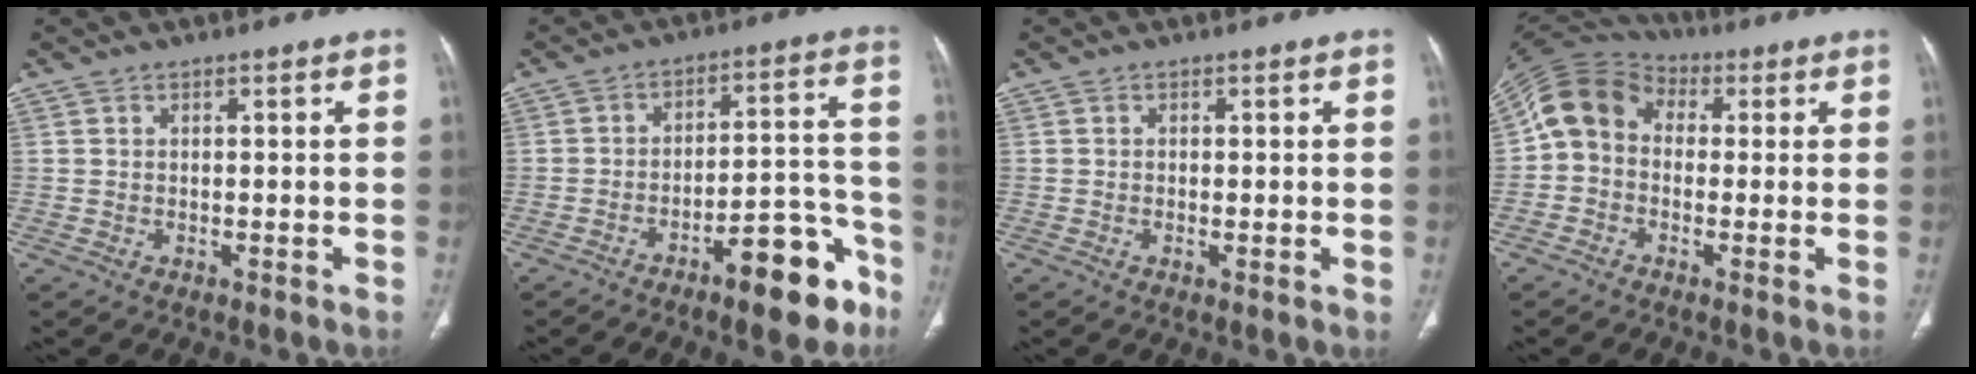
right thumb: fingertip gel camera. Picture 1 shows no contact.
{"total": 13.6, "force": [-8.5, 4.6, 9.6], "torque": [-0.104, 0.079, -0.124]}
{"total": 1.0, "force": [-0.1, 0.4, 1.0], "torque": [-0.018, -0.003, -0.003]}
{"total": 10.1, "force": [0.2, 8.3, 5.7], "torque": [-0.098, 0.034, -0.016]}